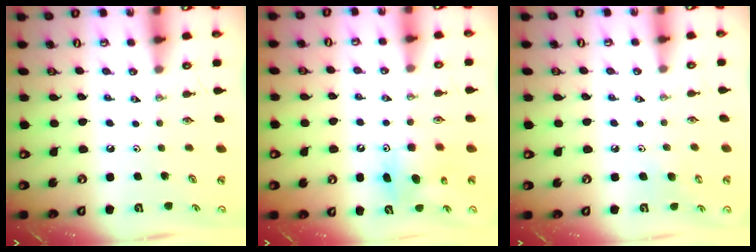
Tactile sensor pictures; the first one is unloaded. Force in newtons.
{"total": 7.5, "press": 7.5, "slide": 0.5}
{"total": 5.1, "press": 5.1, "slide": 0.6}